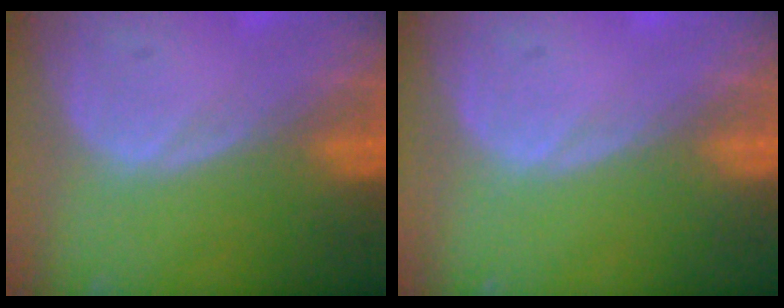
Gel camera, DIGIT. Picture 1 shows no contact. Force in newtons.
{"total": 0.0}